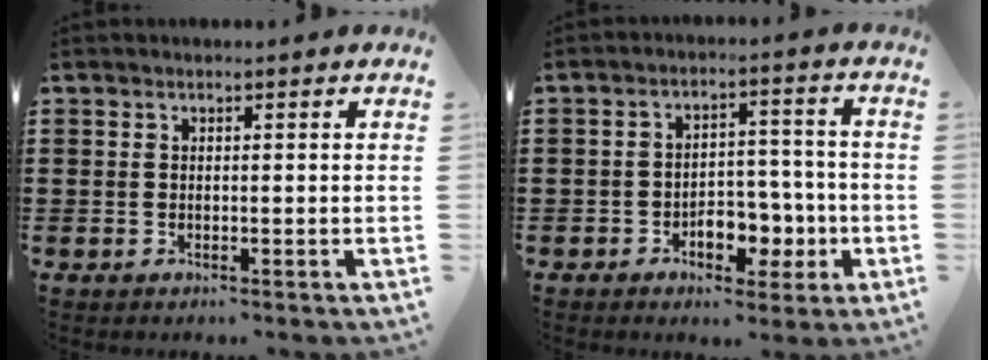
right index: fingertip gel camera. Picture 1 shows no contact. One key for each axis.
{"total": 6.4, "fx": -2.6, "fy": 4.5, "fz": 3.7, "tx": -0.049, "ty": 0.009, "tz": -0.047}